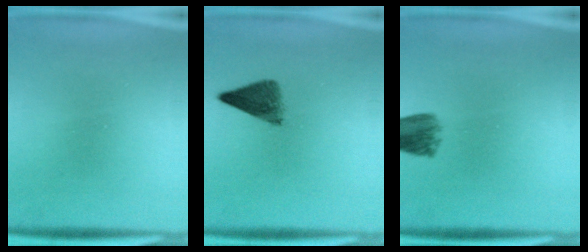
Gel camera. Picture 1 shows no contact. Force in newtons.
{"total": 4.8}
{"total": 4.6}